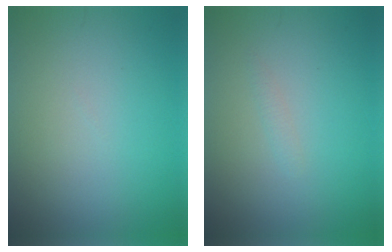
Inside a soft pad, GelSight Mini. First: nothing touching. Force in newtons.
{"total": 0.6, "press": 0.6, "slide": 0.0}